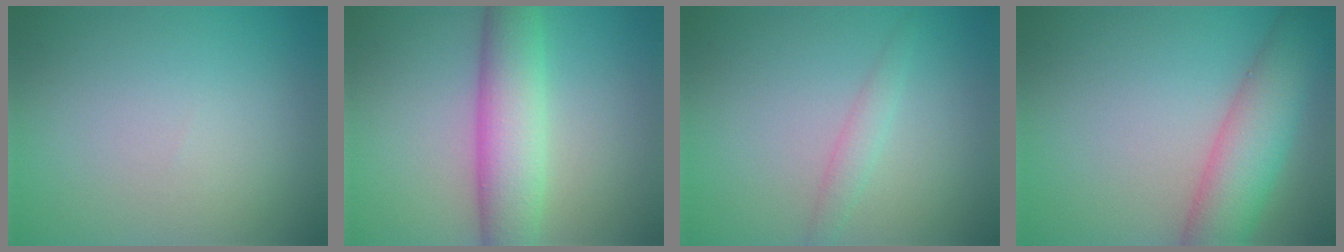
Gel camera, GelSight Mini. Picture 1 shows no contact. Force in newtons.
{"total": 6.5, "press": 6.5, "slide": 0.2}
{"total": 1.5, "press": 1.5, "slide": 0.0}
{"total": 6.4, "press": 6.4, "slide": 0.4}